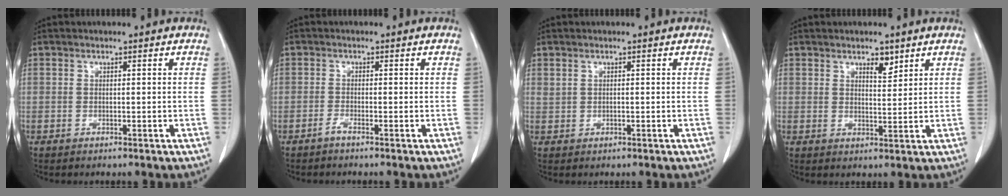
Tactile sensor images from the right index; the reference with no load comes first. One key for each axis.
{"total": 1.3, "fx": -0.9, "fy": 0.1, "fz": 0.9, "tx": -0.016, "ty": 0.003, "tz": -0.020}
{"total": 1.2, "fx": 0.3, "fy": 0.8, "fz": 0.8, "tx": -0.028, "ty": 0.012, "tz": 0.013}
{"total": 3.3, "fx": 2.1, "fy": 1.3, "fz": 2.1, "tx": -0.036, "ty": -0.004, "tz": 0.039}